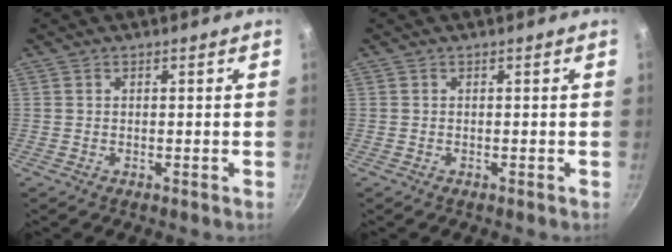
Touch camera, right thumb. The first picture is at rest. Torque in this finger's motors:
{"motor_torque": [-0.04, -0.15, -0.38, 0.38, 0.00]}